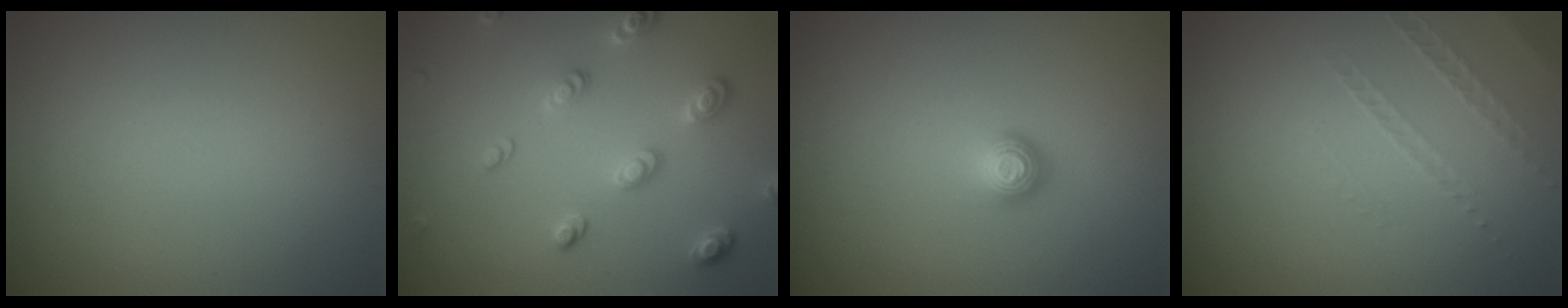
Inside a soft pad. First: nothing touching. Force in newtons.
{"total": 3.2, "press": 2.7, "slide": 1.8}
{"total": 1.1, "press": 1.0, "slide": 0.4}
{"total": 1.0, "press": 0.4, "slide": 0.9}